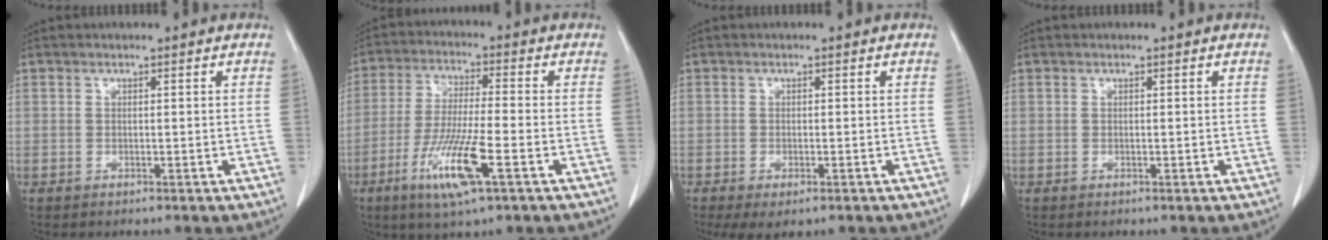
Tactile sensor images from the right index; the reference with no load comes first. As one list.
[{"total": 11.2, "force": [-4.8, 0.8, 10.1], "torque": [-0.199, -0.022, -0.088]}, {"total": 3.9, "force": [-2.2, 1.5, 2.9], "torque": [-0.046, -0.010, -0.029]}, {"total": 0.0}]